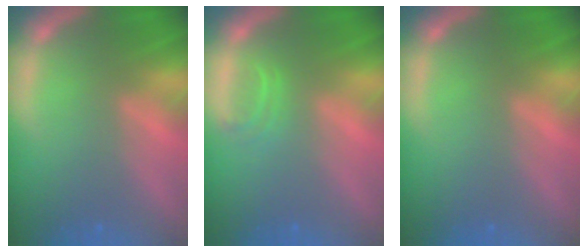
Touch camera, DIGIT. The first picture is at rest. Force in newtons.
{"total": 1.4}
{"total": 0.0}